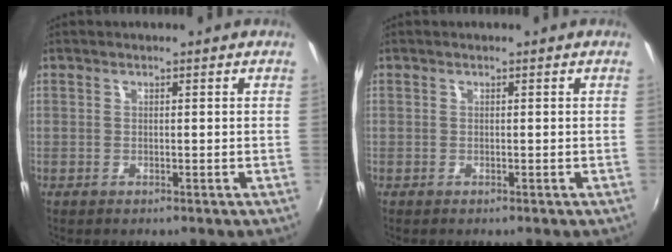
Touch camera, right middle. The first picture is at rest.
{"total": 0.0}